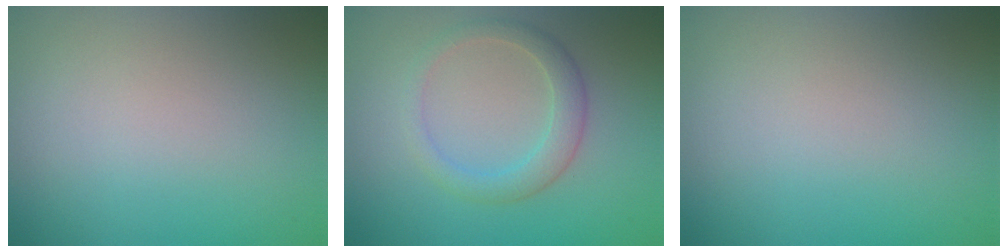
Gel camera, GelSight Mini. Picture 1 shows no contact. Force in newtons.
{"total": 2.7, "press": 2.7, "slide": 0.1}
{"total": 0.0}